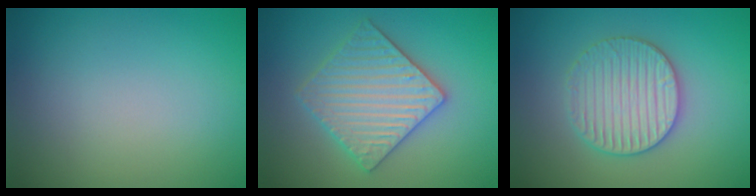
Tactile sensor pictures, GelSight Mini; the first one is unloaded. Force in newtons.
{"total": 4.3, "press": 4.1, "slide": 1.0}
{"total": 4.0, "press": 3.9, "slide": 0.8}